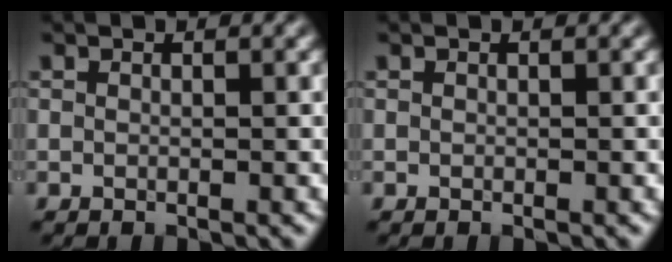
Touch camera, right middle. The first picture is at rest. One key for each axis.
{"total": 0.0}